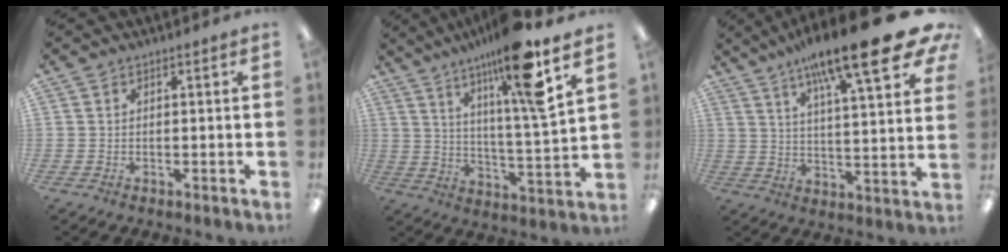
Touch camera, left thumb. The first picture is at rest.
{"total": 17.0, "force": [11.3, 1.2, 12.6], "torque": [-0.214, -0.056, 0.165]}
{"total": 21.7, "force": [13.8, 5.0, 15.9], "torque": [-0.245, -0.079, 0.216]}